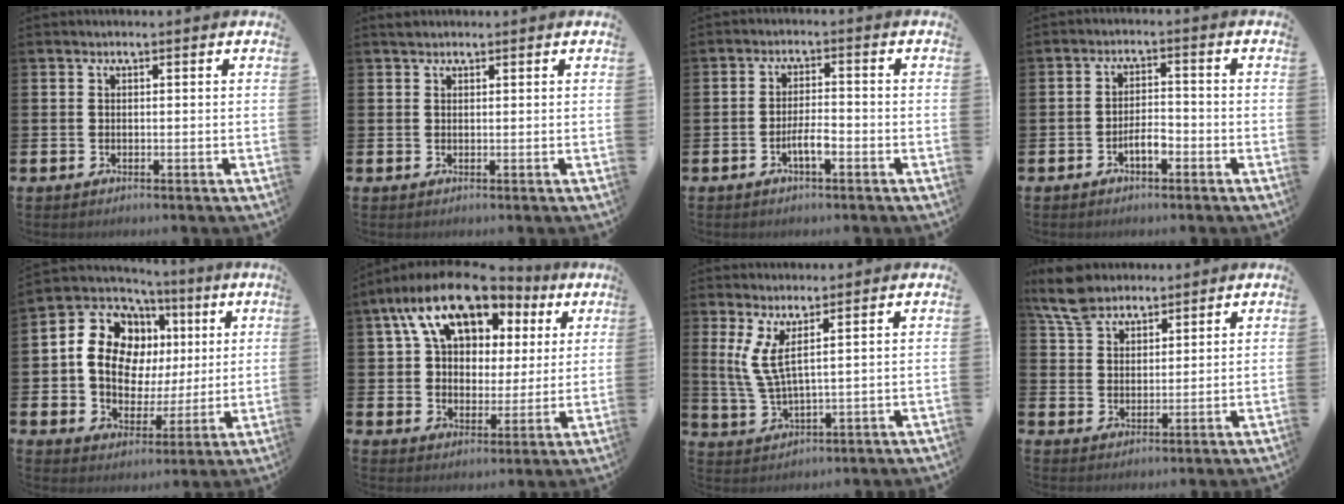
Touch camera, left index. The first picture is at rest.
{"total": 1.1, "force": [1.1, 0.4, 0.0], "torque": [0.015, -0.002, 0.017]}
{"total": 3.0, "force": [-1.3, 0.8, 2.6], "torque": [-0.048, 0.008, -0.026]}
{"total": 3.0, "force": [-1.7, 1.2, 2.2], "torque": [-0.033, 0.006, -0.034]}
{"total": 10.3, "force": [2.1, 8.6, 5.3], "torque": [-0.144, -0.017, 0.033]}
{"total": 13.5, "force": [8.9, 7.1, 7.2], "torque": [-0.157, -0.029, 0.155]}
{"total": 4.9, "force": [3.3, 0.4, 3.5], "torque": [-0.079, -0.015, 0.059]}
{"total": 7.1, "force": [6.4, 2.7, 1.8], "torque": [-0.051, -0.019, 0.118]}